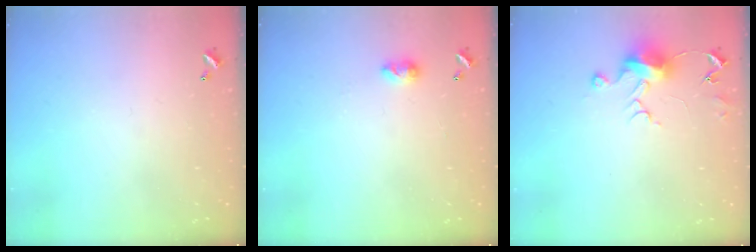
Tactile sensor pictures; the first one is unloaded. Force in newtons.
{"total": 4.9, "press": 4.8, "slide": 0.7}
{"total": 7.7, "press": 7.7, "slide": 0.4}